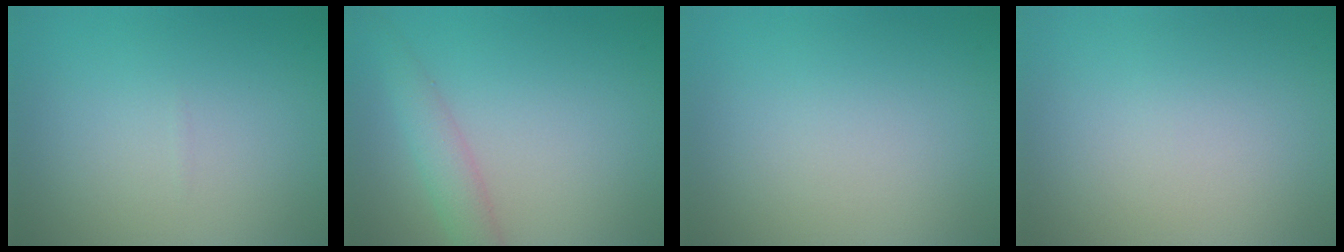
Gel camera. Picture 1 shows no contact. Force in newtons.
{"total": 2.2, "press": 2.2, "slide": 0.1}
{"total": 0.0}
{"total": 0.0}